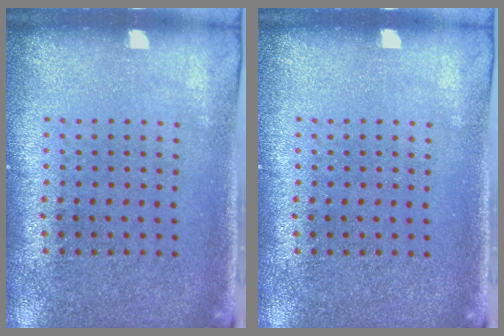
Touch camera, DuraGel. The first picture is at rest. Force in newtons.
{"total": 0.0}